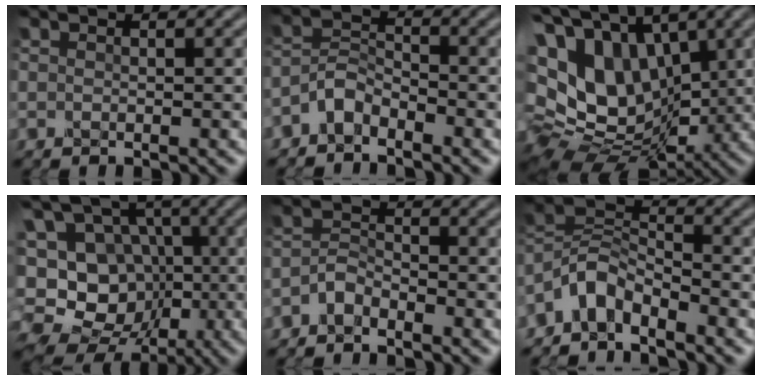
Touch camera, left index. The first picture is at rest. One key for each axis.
{"total": 2.5, "fx": -2.1, "fy": 0.9, "fz": 1.1, "tx": -0.024, "ty": 0.012, "tz": -0.052}
{"total": 15.8, "fx": 4.1, "fy": 11.7, "fz": 9.9, "tx": -0.214, "ty": 0.007, "tz": 0.083}
{"total": 17.5, "fx": -3.4, "fy": 15.6, "fz": 7.1, "tx": -0.175, "ty": 0.015, "tz": -0.063}
{"total": 1.7, "fx": -1.5, "fy": 0.5, "fz": 0.8, "tx": -0.021, "ty": 0.010, "tz": -0.037}
{"total": 4.2, "fx": -3.2, "fy": 1.7, "fz": 1.9, "tx": -0.036, "ty": 0.012, "tz": -0.078}